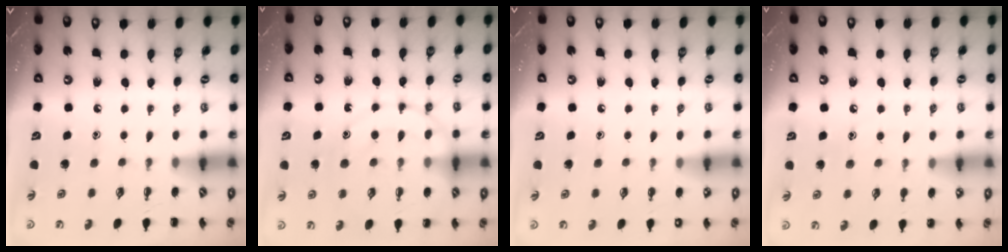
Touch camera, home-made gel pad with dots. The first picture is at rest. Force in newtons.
{"total": 13.9, "press": 13.8, "slide": 1.3}
{"total": 1.4, "press": 1.4, "slide": 0.1}
{"total": 7.1, "press": 6.9, "slide": 1.8}